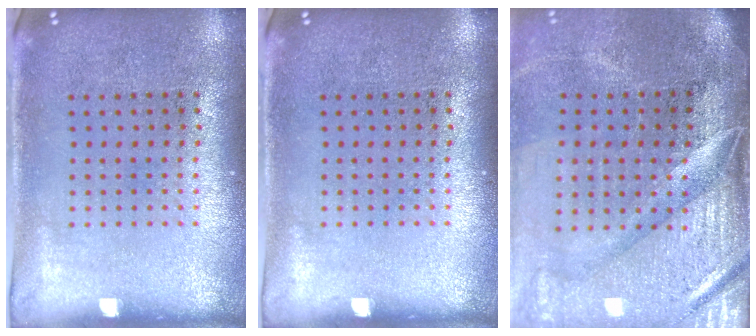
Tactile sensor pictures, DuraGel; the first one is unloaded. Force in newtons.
{"total": 0.0}
{"total": 4.5, "press": 3.9, "slide": 2.3}